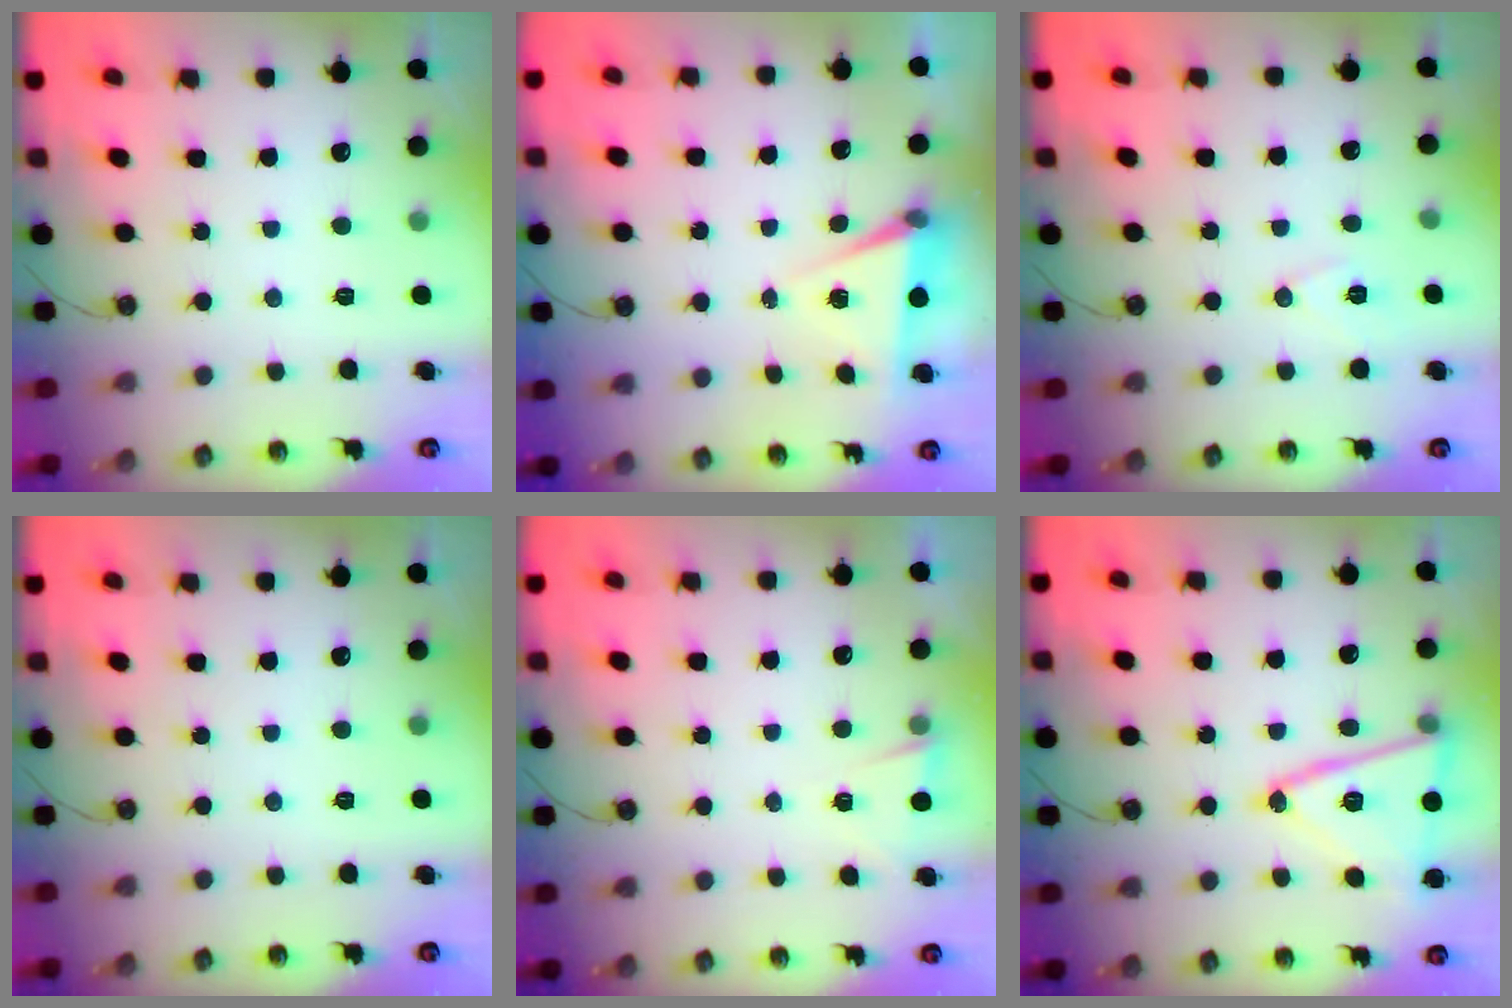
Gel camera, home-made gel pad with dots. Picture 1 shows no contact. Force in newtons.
{"total": 6.0, "press": 4.0, "slide": 4.5}
{"total": 7.6, "press": 6.1, "slide": 4.5}
{"total": 0.0}
{"total": 1.5, "press": 1.3, "slide": 0.8}
{"total": 16.1, "press": 15.9, "slide": 2.6}